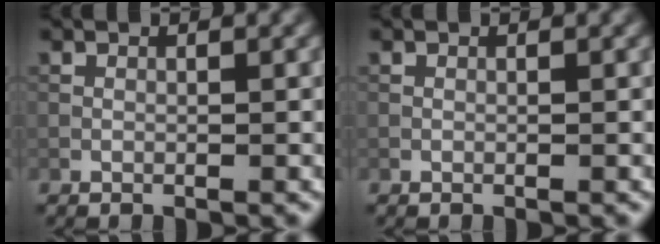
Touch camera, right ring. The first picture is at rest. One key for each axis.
{"total": 0.0}